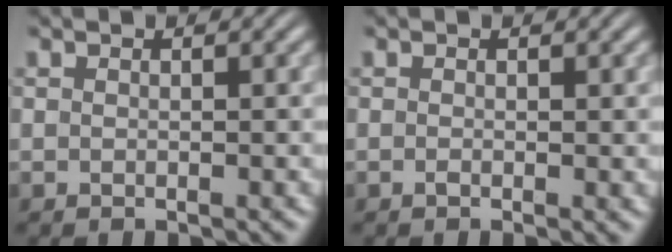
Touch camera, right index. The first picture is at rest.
{"total": 0.5, "force": [-0.3, 0.0, 0.5], "torque": [-0.007, -0.003, -0.005]}